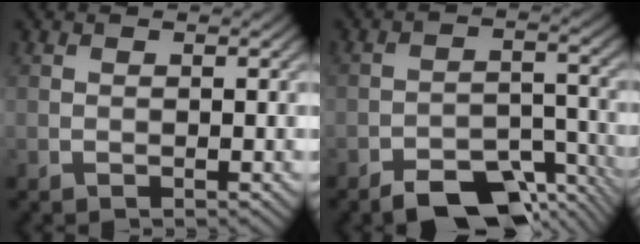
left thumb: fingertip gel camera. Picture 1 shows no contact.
{"total": 8.9, "force": [-6.6, 3.6, 4.8], "torque": [-0.063, 0.001, -0.110]}